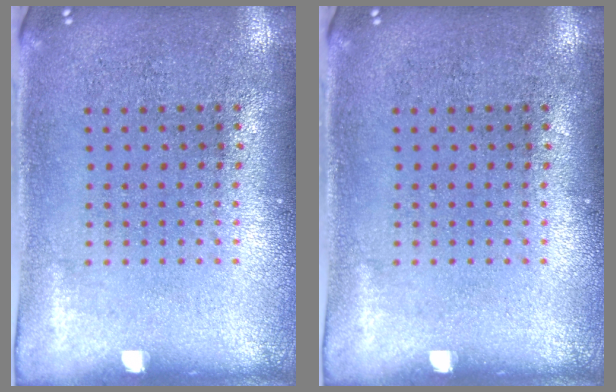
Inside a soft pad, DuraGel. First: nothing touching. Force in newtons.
{"total": 0.0}